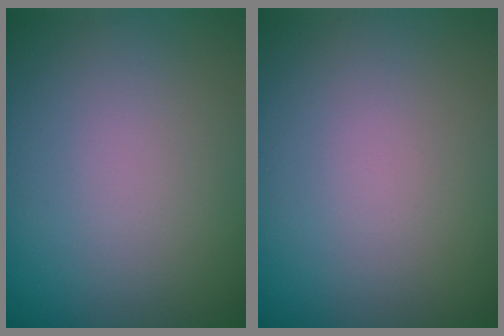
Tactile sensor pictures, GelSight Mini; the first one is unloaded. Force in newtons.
{"total": 0.0}